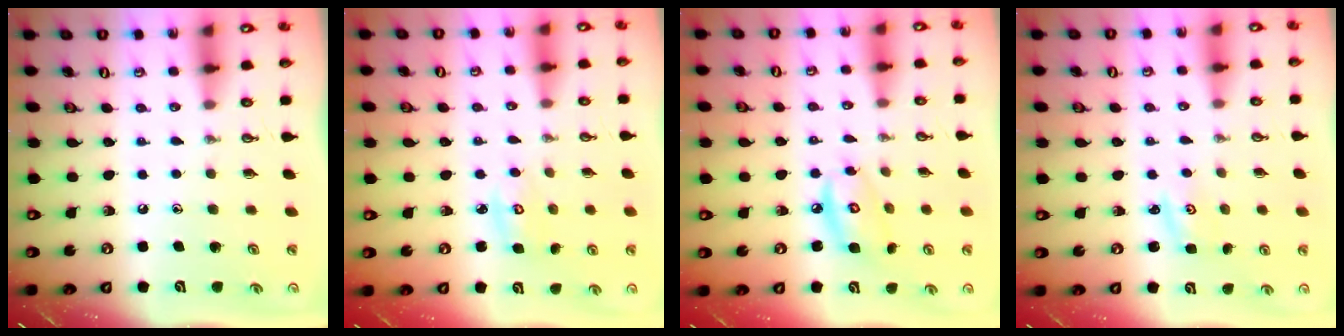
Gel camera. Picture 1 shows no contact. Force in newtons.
{"total": 3.8, "press": 3.8, "slide": 0.1}
{"total": 7.9, "press": 7.8, "slide": 0.6}
{"total": 2.0, "press": 2.0, "slide": 0.3}